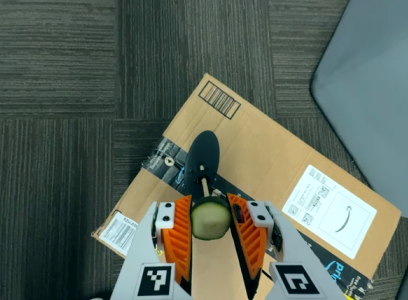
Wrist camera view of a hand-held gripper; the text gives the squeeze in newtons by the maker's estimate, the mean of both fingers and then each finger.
{"total": 11.0, "left": 11.9, "right": 10.0}